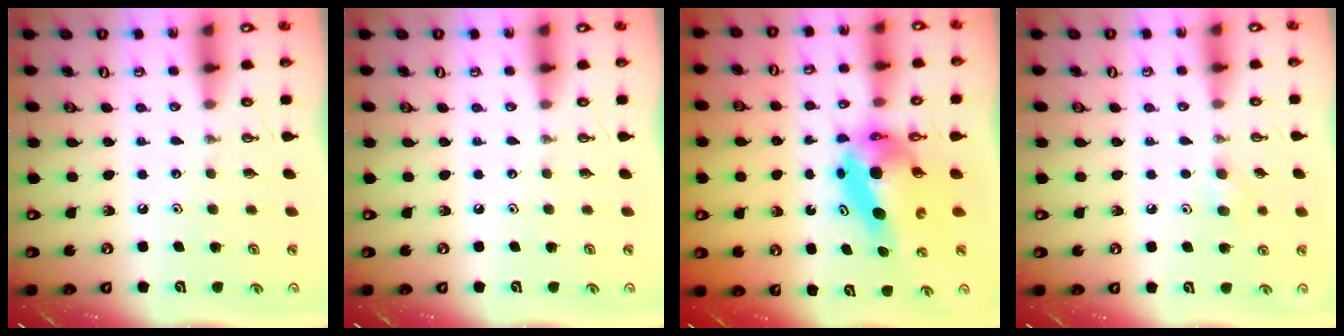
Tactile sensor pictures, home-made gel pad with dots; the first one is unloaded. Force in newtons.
{"total": 0.0}
{"total": 7.2, "press": 7.2, "slide": 0.3}
{"total": 4.7, "press": 4.6, "slide": 0.9}